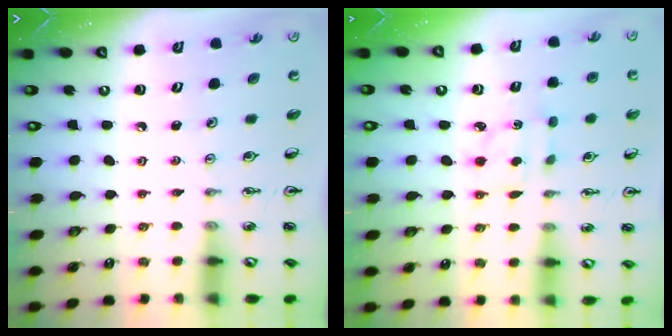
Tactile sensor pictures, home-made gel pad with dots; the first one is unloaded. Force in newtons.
{"total": 2.9, "press": 2.8, "slide": 0.7}